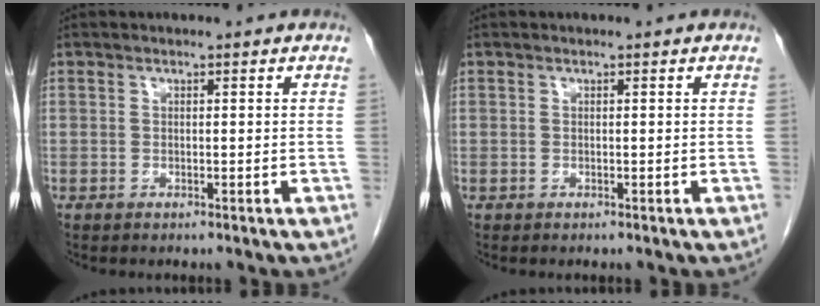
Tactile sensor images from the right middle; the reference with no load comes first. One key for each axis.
{"total": 0.0}